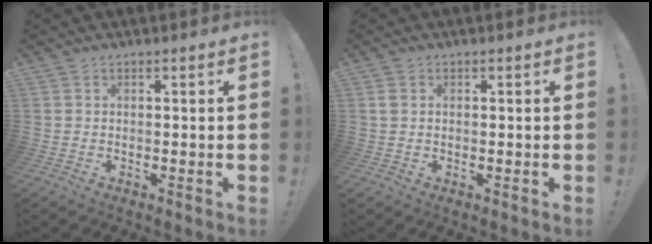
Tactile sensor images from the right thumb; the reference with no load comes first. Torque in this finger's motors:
{"motor_torque": [0.06, 0.34, 0.33, -0.19, -0.01]}